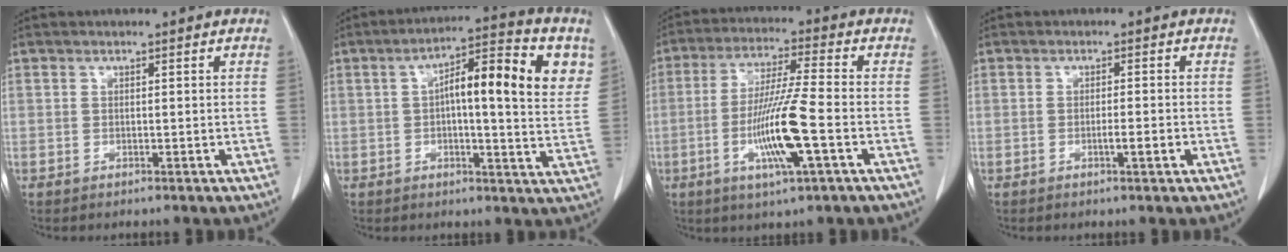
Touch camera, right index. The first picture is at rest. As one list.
[{"total": 15.3, "force": [4.4, 3.4, 14.3], "torque": [-0.200, 0.029, 0.057]}, {"total": 11.7, "force": [-3.4, -0.1, 11.2], "torque": [-0.219, -0.014, -0.066]}, {"total": 1.9, "force": [-0.7, -0.1, 1.8], "torque": [-0.030, -0.003, -0.012]}]